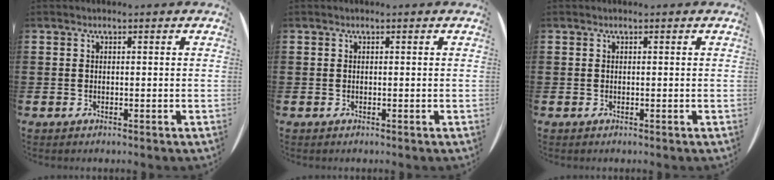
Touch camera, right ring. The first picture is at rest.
{"total": 0.0}
{"total": 0.0}